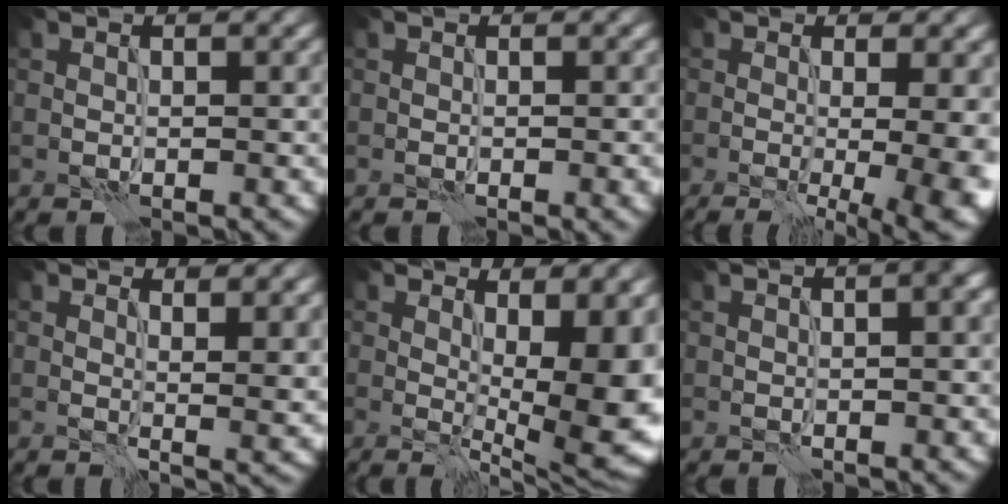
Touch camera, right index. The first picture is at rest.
{"total": 0.7, "force": [-0.1, 0.2, 0.6], "torque": [-0.002, 0.001, -0.004]}
{"total": 10.4, "force": [-0.9, 4.7, 9.2], "torque": [-0.043, 0.010, -0.007]}
{"total": 4.9, "force": [2.7, 2.0, 3.6], "torque": [-0.025, 0.004, 0.034]}
{"total": 11.0, "force": [1.1, 4.2, 10.1], "torque": [-0.094, 0.006, 0.019]}
{"total": 3.6, "force": [0.8, 1.2, 3.3], "torque": [-0.023, 0.012, 0.001]}